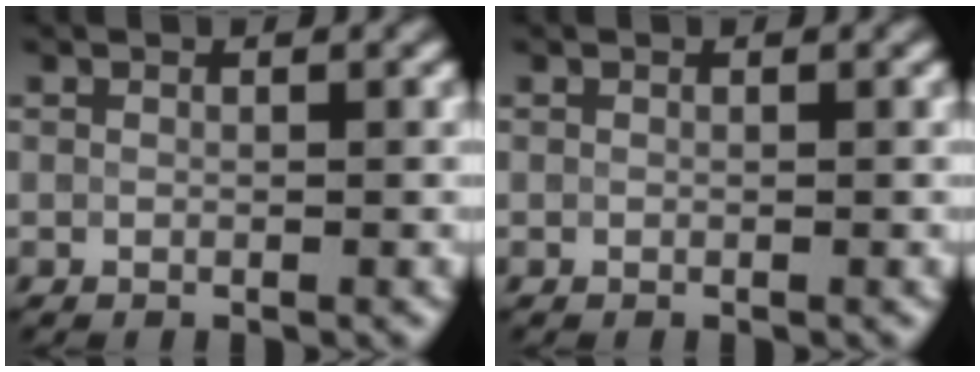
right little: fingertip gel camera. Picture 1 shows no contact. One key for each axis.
{"total": 0.0}